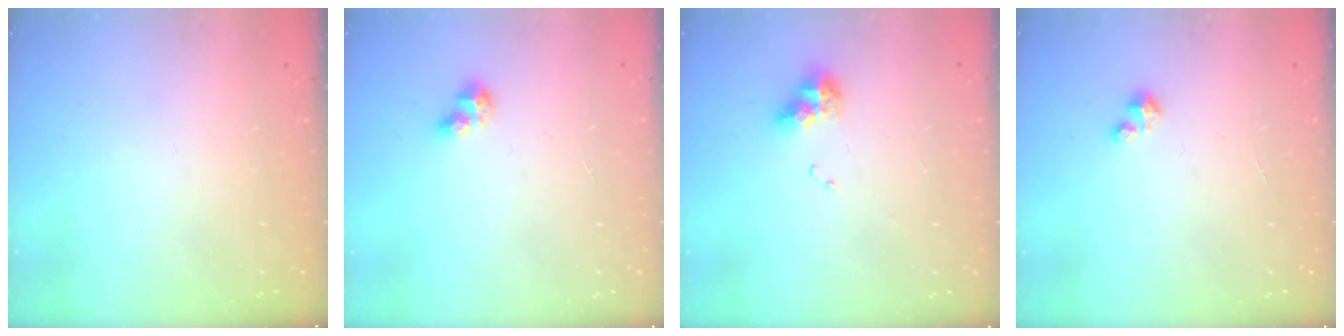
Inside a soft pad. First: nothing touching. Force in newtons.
{"total": 5.6, "press": 5.6, "slide": 0.4}
{"total": 9.5, "press": 9.5, "slide": 1.0}
{"total": 1.2, "press": 1.2, "slide": 0.2}